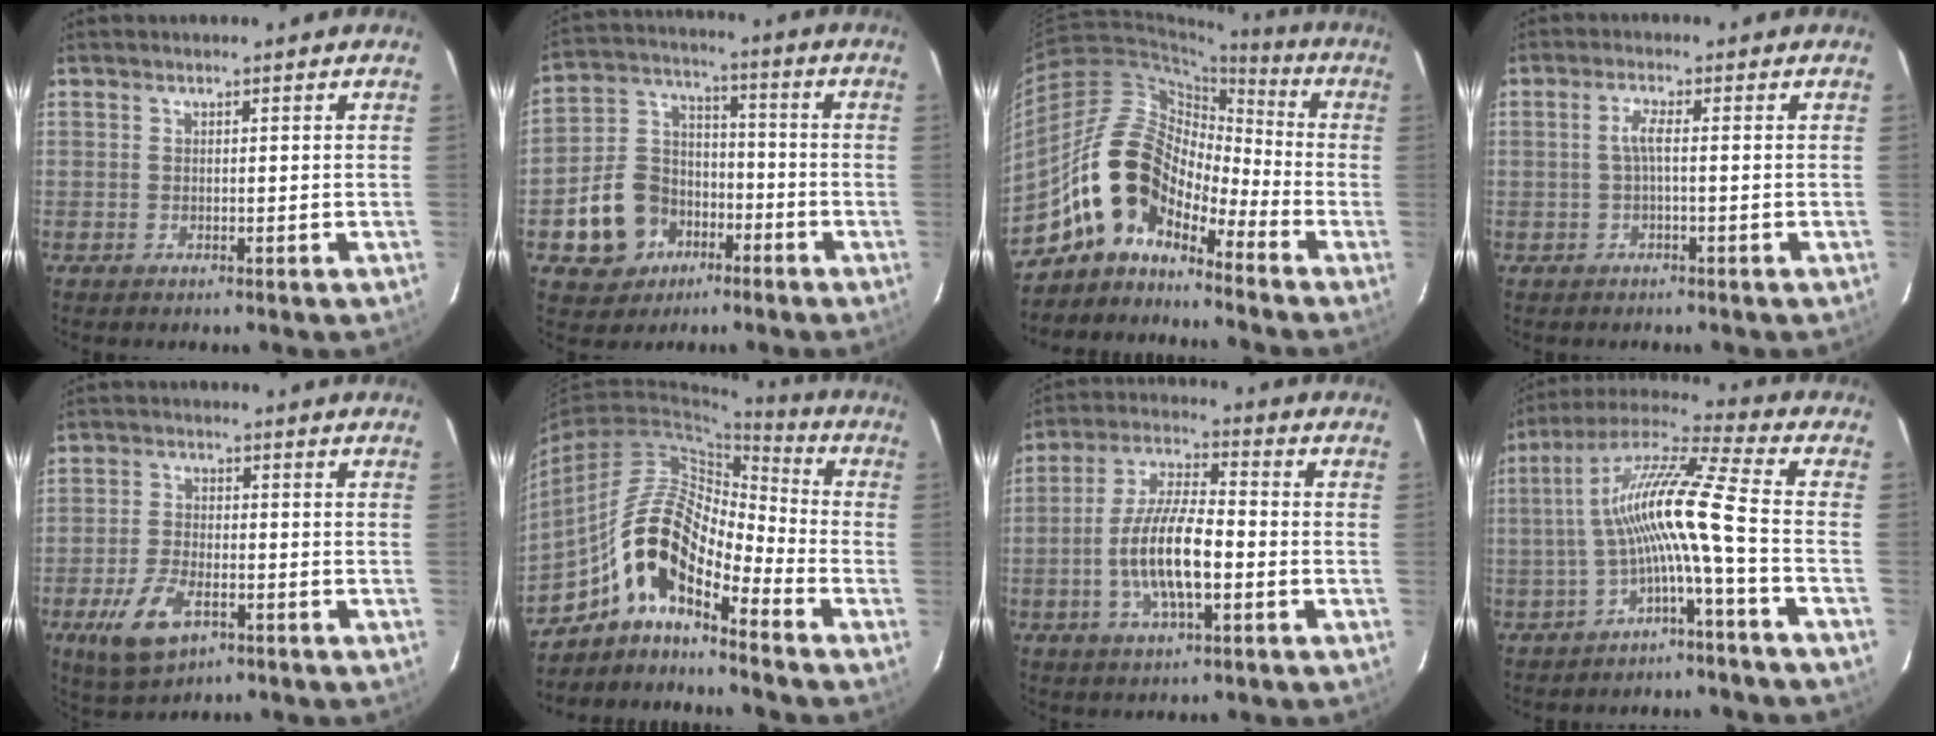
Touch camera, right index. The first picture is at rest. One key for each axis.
{"total": 12.4, "fx": -5.7, "fy": 10.2, "fz": 4.2, "tx": -0.111, "ty": 0.040, "tz": -0.079}
{"total": 12.0, "fx": -8.6, "fy": 6.2, "fz": 5.4, "tx": -0.090, "ty": 0.028, "tz": -0.176}
{"total": 2.3, "fx": -0.4, "fy": 0.1, "fz": 2.2, "tx": -0.047, "ty": 0.004, "tz": -0.008}
{"total": 9.3, "fx": -4.4, "fy": 4.8, "fz": 6.7, "tx": -0.151, "ty": -0.009, "tz": -0.076}
{"total": 12.8, "fx": -8.2, "fy": 4.2, "fz": 8.9, "tx": -0.164, "ty": 0.021, "tz": -0.170}
{"total": 11.9, "fx": -3.1, "fy": 3.8, "fz": 10.9, "tx": -0.220, "ty": 0.000, "tz": -0.059}
{"total": 12.4, "fx": -3.3, "fy": -0.9, "fz": 11.9, "tx": -0.226, "ty": 0.013, "tz": -0.065}